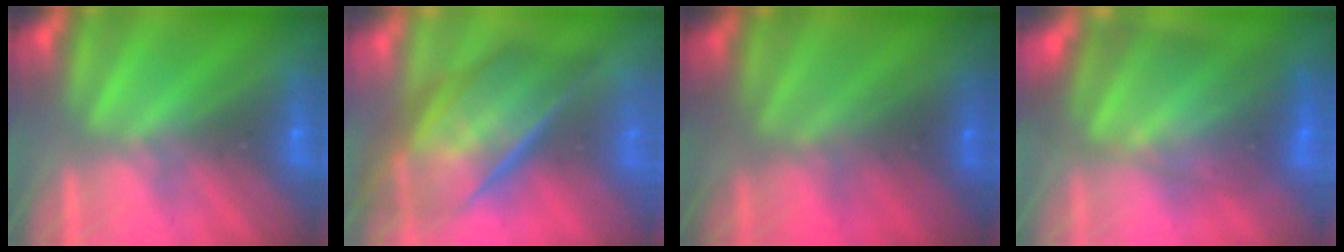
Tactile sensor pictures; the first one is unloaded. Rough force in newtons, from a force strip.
{"total": 7.5}
{"total": 1.9}
{"total": 8.8}